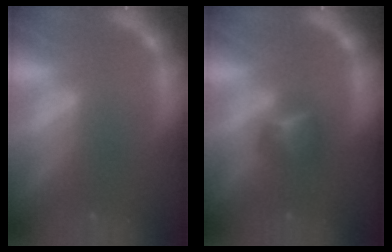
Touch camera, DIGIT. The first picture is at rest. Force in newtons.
{"total": 2.4}